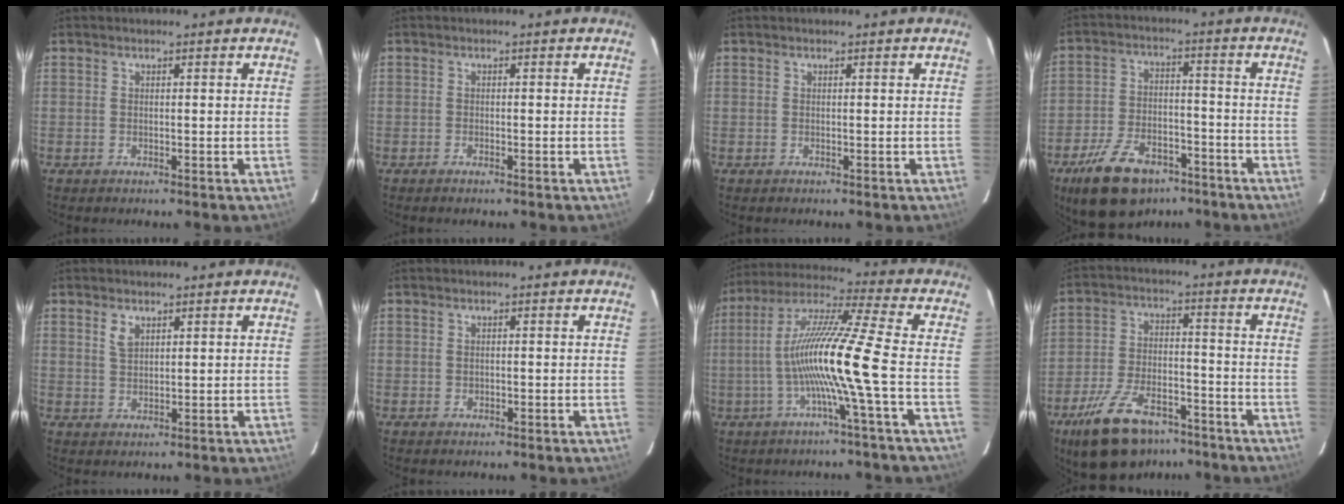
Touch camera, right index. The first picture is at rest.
{"total": 0.9, "force": [-0.7, 0.2, 0.4], "torque": [-0.010, 0.000, -0.015]}
{"total": 0.0}
{"total": 15.7, "force": [-10.5, 8.2, 8.4], "torque": [-0.183, -0.001, -0.167]}
{"total": 2.5, "force": [1.4, 1.4, 1.6], "torque": [-0.028, 0.003, 0.027]}
{"total": 0.6, "force": [-0.2, 0.6, 0.1], "torque": [0.001, 0.000, -0.002]}
{"total": 14.2, "force": [-3.3, -1.9, 13.7], "torque": [-0.250, 0.004, -0.064]}
{"total": 16.5, "force": [-11.4, 7.7, 9.1], "torque": [-0.191, -0.012, -0.188]}